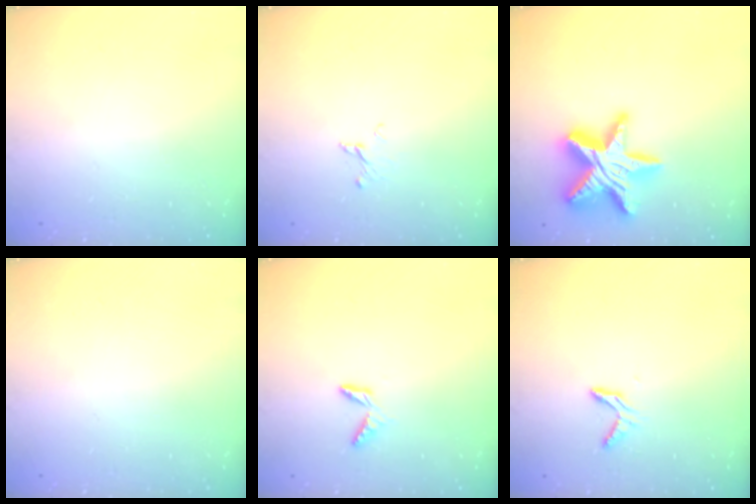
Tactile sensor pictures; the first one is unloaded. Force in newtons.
{"total": 2.1, "press": 2.1, "slide": 0.1}
{"total": 19.7, "press": 19.6, "slide": 1.9}
{"total": 0.0}
{"total": 4.2, "press": 4.2, "slide": 0.3}
{"total": 5.1, "press": 5.1, "slide": 0.5}